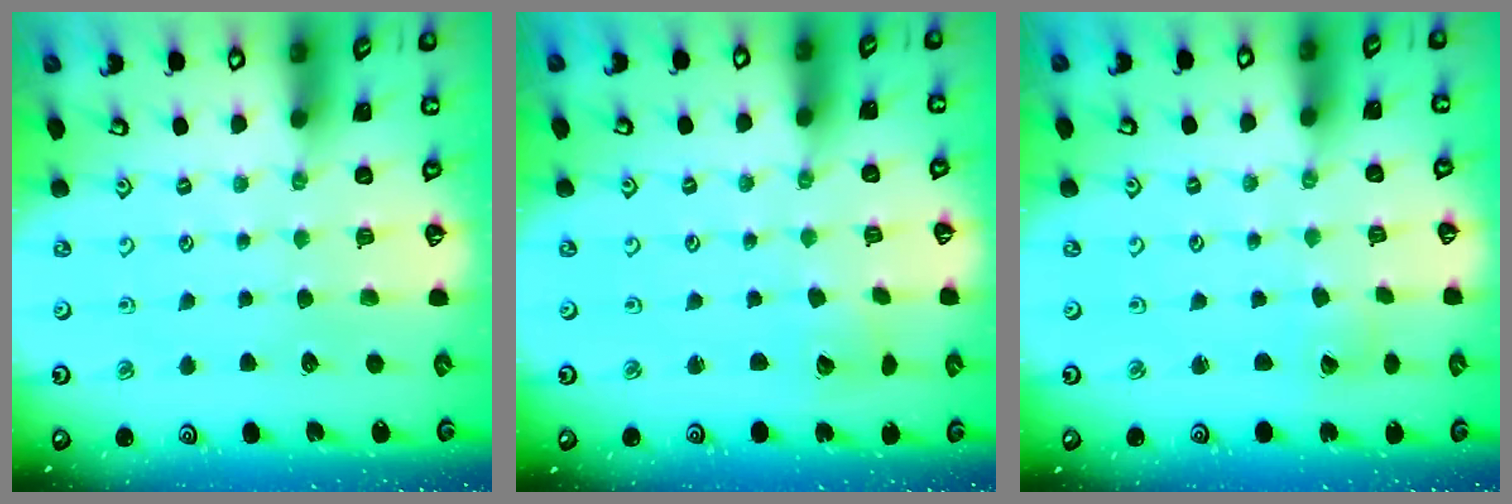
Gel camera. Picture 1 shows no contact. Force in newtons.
{"total": 2.2, "press": 2.2, "slide": 0.1}
{"total": 0.8, "press": 0.8, "slide": 0.0}